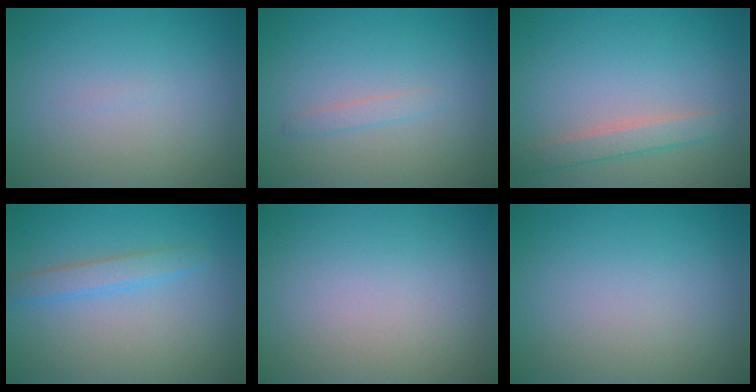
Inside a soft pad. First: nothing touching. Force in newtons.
{"total": 0.9, "press": 0.9, "slide": 0.1}
{"total": 2.2, "press": 2.2, "slide": 0.2}
{"total": 2.1, "press": 2.1, "slide": 0.1}
{"total": 0.0}
{"total": 0.0}